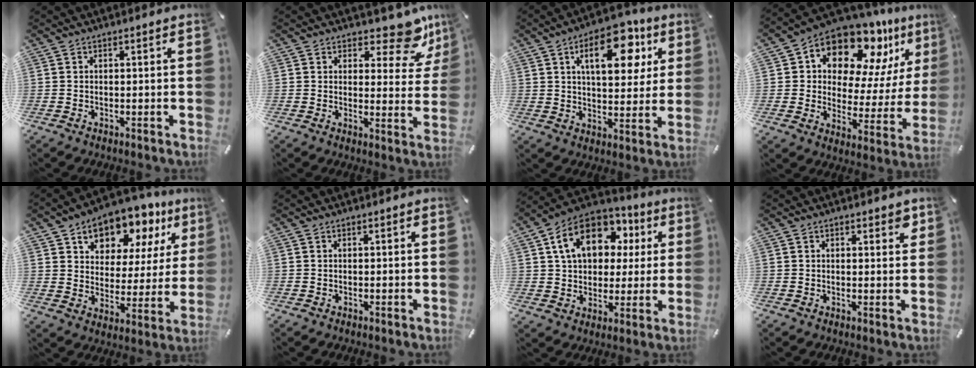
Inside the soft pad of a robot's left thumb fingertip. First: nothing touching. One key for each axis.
{"total": 10.4, "fx": 7.9, "fy": 3.9, "fz": 5.5, "tx": -0.058, "ty": -0.060, "tz": 0.135}
{"total": 15.7, "fx": 7.0, "fy": 8.4, "fz": 11.3, "tx": -0.156, "ty": -0.017, "tz": 0.113}
{"total": 15.7, "fx": 11.6, "fy": 8.1, "fz": 6.7, "tx": -0.117, "ty": -0.099, "tz": 0.203}
{"total": 11.7, "fx": 8.8, "fy": 7.0, "fz": 3.0, "tx": -0.050, "ty": -0.075, "tz": 0.157}
{"total": 0.0}
{"total": 15.0, "fx": 5.4, "fy": 11.3, "fz": 8.2, "tx": -0.151, "ty": -0.002, "tz": 0.104}
{"total": 2.0, "fx": 1.2, "fy": 1.0, "fz": 1.2, "tx": -0.011, "ty": -0.003, "tz": 0.017}